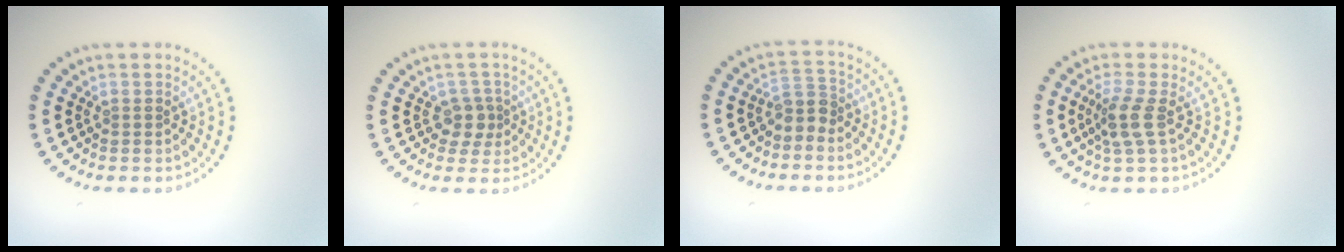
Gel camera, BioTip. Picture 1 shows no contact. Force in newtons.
{"total": 2.0, "press": 1.6, "slide": 1.1}
{"total": 2.2, "press": 1.7, "slide": 1.3}
{"total": 2.7, "press": 2.0, "slide": 1.8}